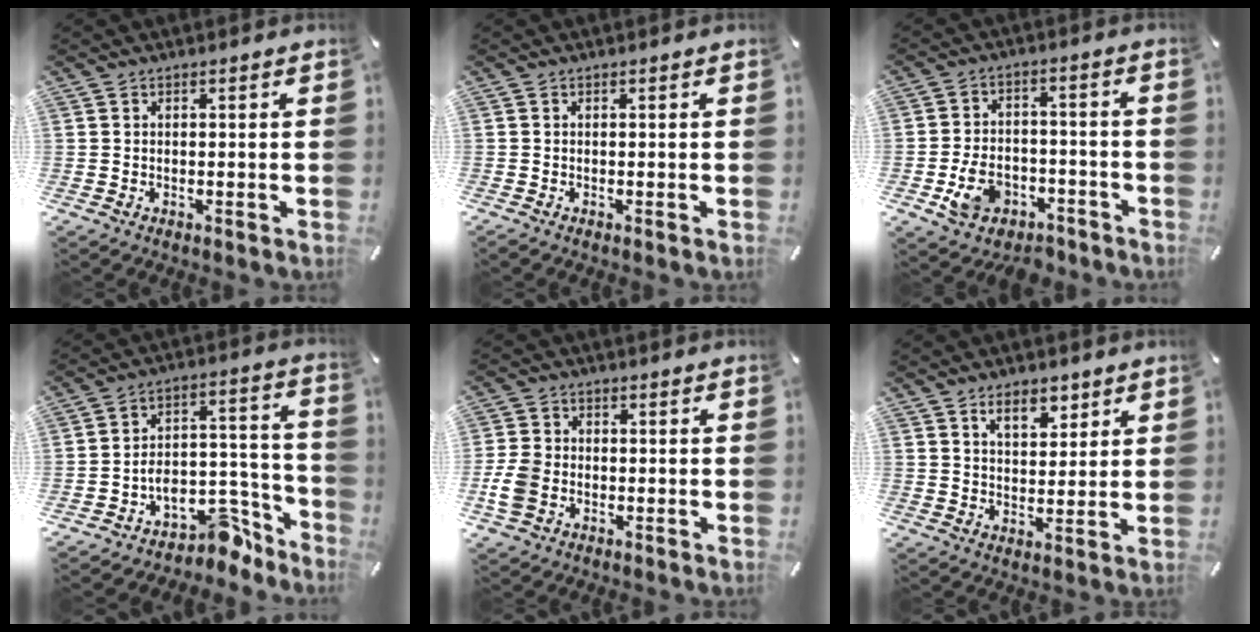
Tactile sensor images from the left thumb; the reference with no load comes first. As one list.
[{"total": 0.0}, {"total": 8.8, "force": [-4.6, 6.1, 4.3], "torque": [-0.089, 0.032, -0.079]}, {"total": 10.5, "force": [-6.1, 7.4, 4.3], "torque": [-0.021, 0.007, -0.100]}, {"total": 6.7, "force": [-1.9, 5.4, 3.5], "torque": [-0.091, 0.008, -0.036]}, {"total": 6.8, "force": [4.3, 3.9, 3.6], "torque": [-0.043, -0.016, 0.072]}]